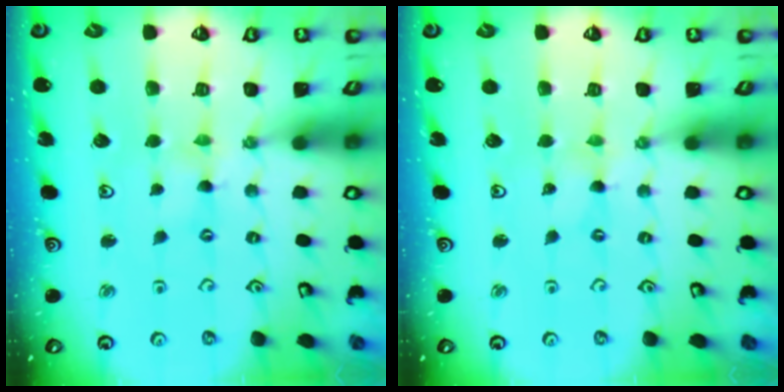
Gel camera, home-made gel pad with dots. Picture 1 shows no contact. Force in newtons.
{"total": 0.0}